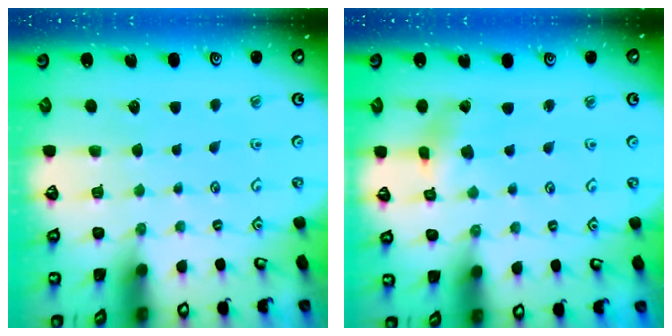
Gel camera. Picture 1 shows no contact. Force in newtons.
{"total": 2.2, "press": 2.2, "slide": 0.4}